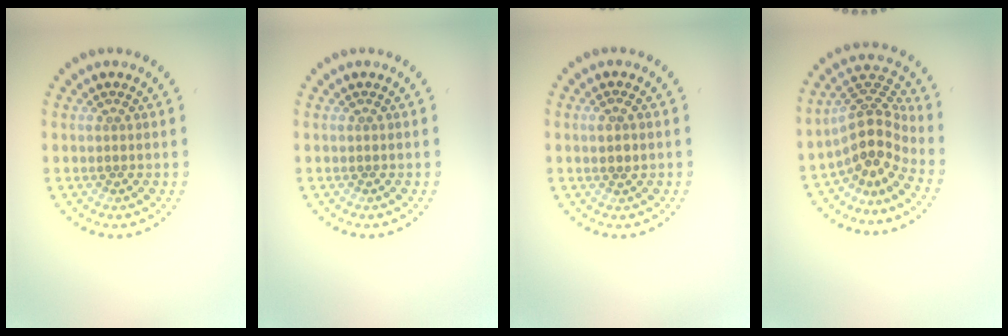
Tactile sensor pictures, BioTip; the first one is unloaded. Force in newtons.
{"total": 0.0}
{"total": 1.0, "press": 0.9, "slide": 0.4}
{"total": 4.2, "press": 3.0, "slide": 3.0}